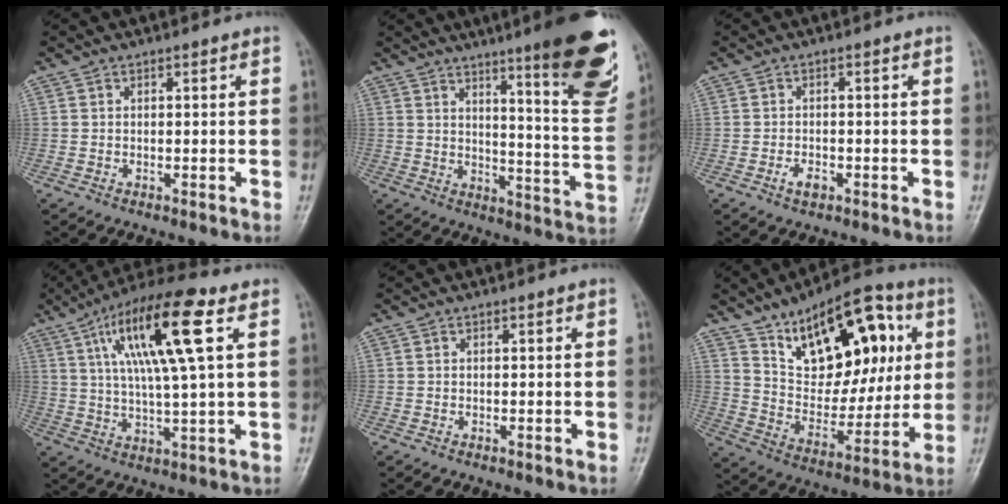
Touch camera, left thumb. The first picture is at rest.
{"total": 20.0, "force": [12.1, 2.7, 15.7], "torque": [-0.178, -0.075, 0.166]}
{"total": 2.4, "force": [-1.1, 1.3, 1.6], "torque": [-0.026, 0.004, -0.018]}
{"total": 16.5, "force": [5.8, 3.1, 15.1], "torque": [-0.283, 0.003, 0.097]}
{"total": 0.0}
{"total": 22.6, "force": [9.4, 11.9, 16.8], "torque": [-0.196, -0.027, 0.158]}